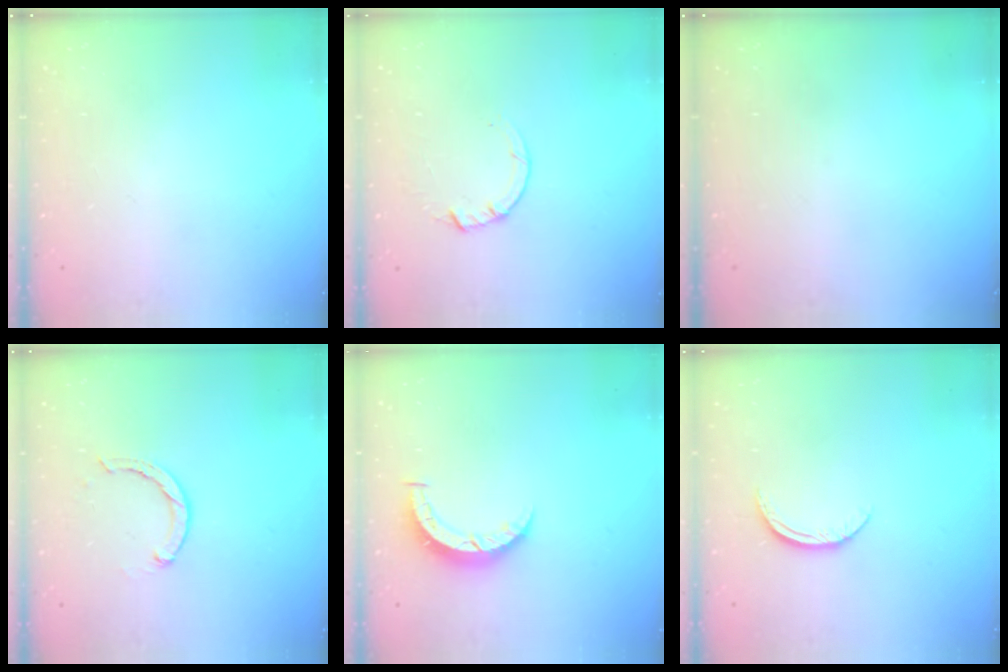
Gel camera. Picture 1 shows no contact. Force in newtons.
{"total": 3.5, "press": 3.5, "slide": 0.4}
{"total": 0.0}
{"total": 2.4, "press": 2.4, "slide": 0.1}
{"total": 5.1, "press": 5.1, "slide": 0.5}
{"total": 7.2, "press": 7.1, "slide": 0.8}